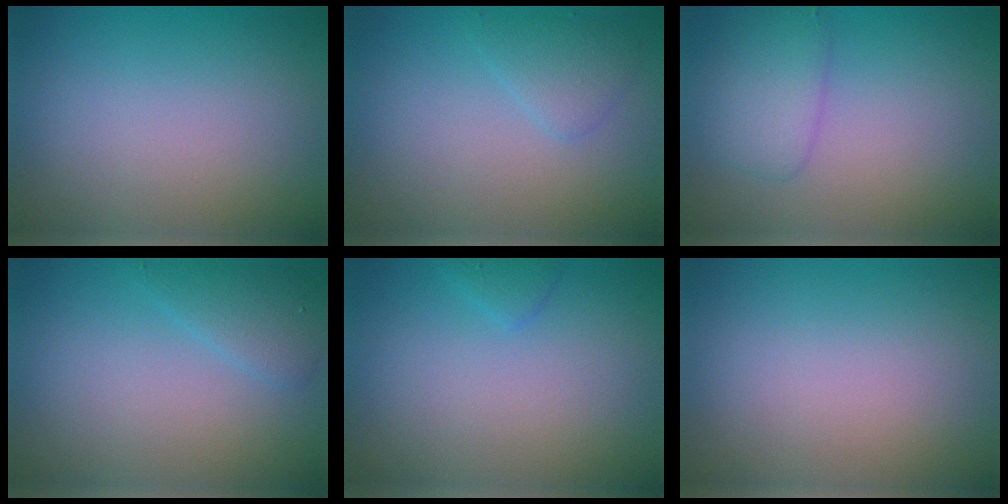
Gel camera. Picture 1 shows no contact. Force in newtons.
{"total": 1.7, "press": 1.7, "slide": 0.0}
{"total": 2.8, "press": 2.8, "slide": 0.1}
{"total": 2.0, "press": 2.0, "slide": 0.1}
{"total": 1.1, "press": 1.0, "slide": 0.1}
{"total": 0.0}